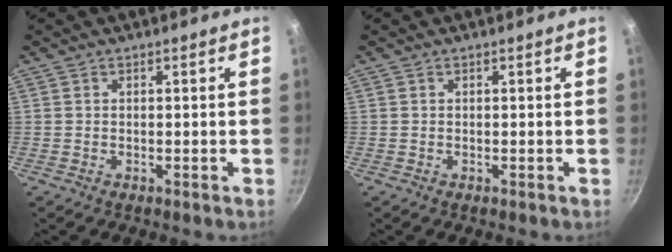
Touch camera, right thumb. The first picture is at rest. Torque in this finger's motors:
{"motor_torque": [0.00, 0.00, 0.01, 0.01, 0.00]}